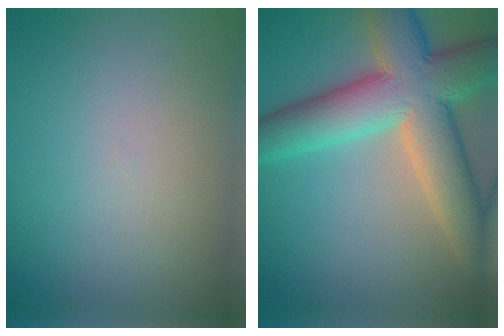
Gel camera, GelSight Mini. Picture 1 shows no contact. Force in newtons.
{"total": 11.4, "press": 11.4, "slide": 0.7}